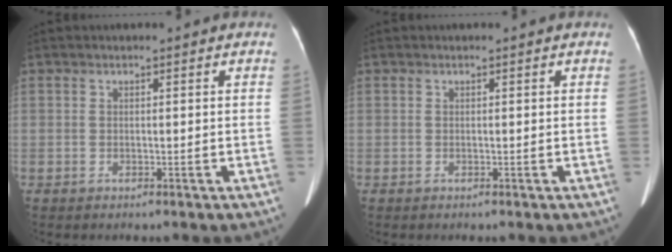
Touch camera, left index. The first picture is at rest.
{"total": 0.0}